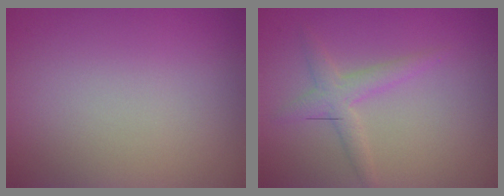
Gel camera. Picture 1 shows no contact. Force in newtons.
{"total": 2.1, "press": 2.1, "slide": 0.1}